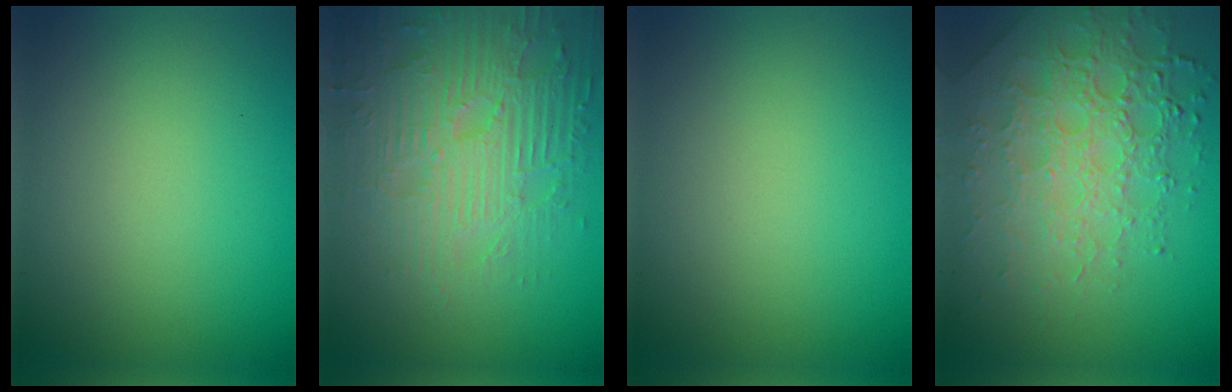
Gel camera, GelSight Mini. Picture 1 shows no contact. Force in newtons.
{"total": 7.1, "press": 5.6, "slide": 4.4}
{"total": 0.0}
{"total": 7.8, "press": 5.4, "slide": 5.6}